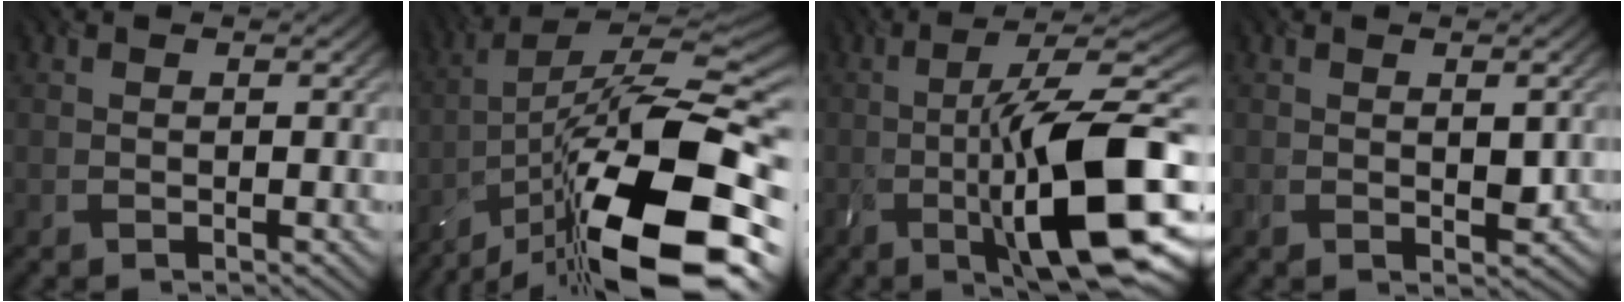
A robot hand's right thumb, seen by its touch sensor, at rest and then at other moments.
{"total": 20.2, "force": [-10.8, 6.6, 15.8], "torque": [-0.257, 0.002, -0.184]}
{"total": 16.8, "force": [-4.1, 4.2, 15.7], "torque": [-0.245, 0.004, -0.070]}
{"total": 1.8, "force": [0.0, 0.8, 1.6], "torque": [-0.029, -0.006, 0.003]}